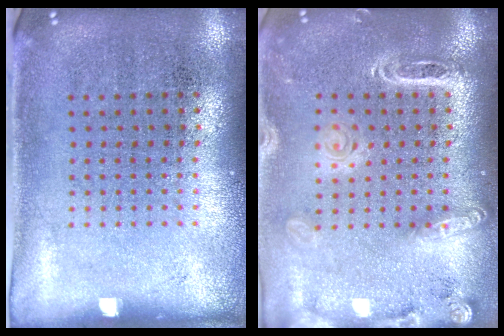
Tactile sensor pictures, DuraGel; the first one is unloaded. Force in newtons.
{"total": 1.9, "press": 1.8, "slide": 0.7}